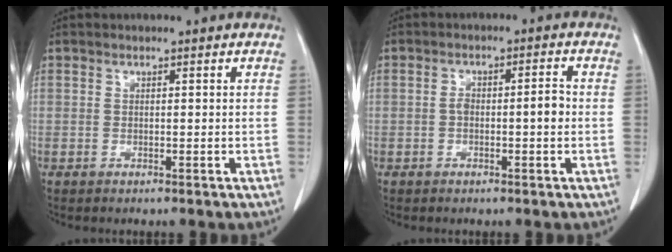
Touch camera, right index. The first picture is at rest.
{"total": 3.8, "force": [-0.6, 1.0, 3.6], "torque": [-0.060, 0.014, -0.008]}